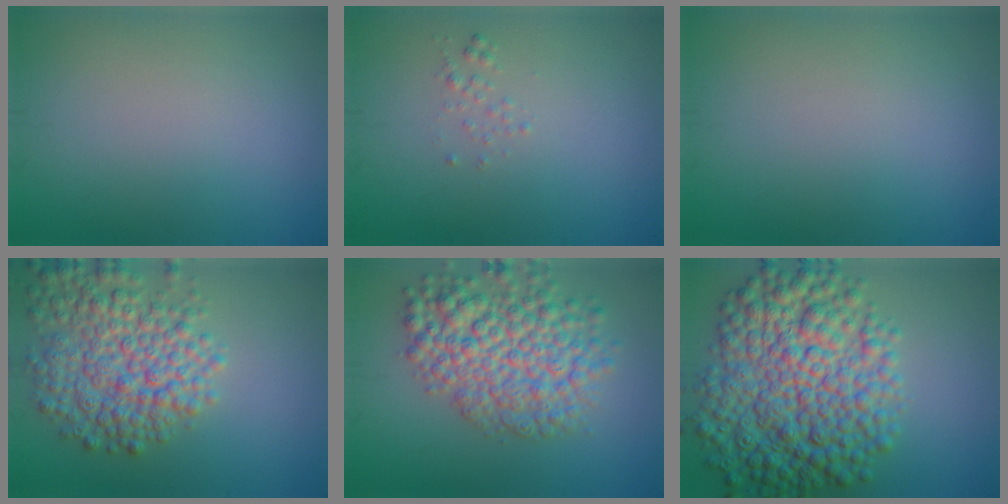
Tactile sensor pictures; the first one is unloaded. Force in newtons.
{"total": 0.8, "press": 0.8, "slide": 0.1}
{"total": 0.0}
{"total": 7.3, "press": 7.3, "slide": 0.3}
{"total": 7.8, "press": 7.8, "slide": 0.3}
{"total": 11.7, "press": 11.7, "slide": 0.2}